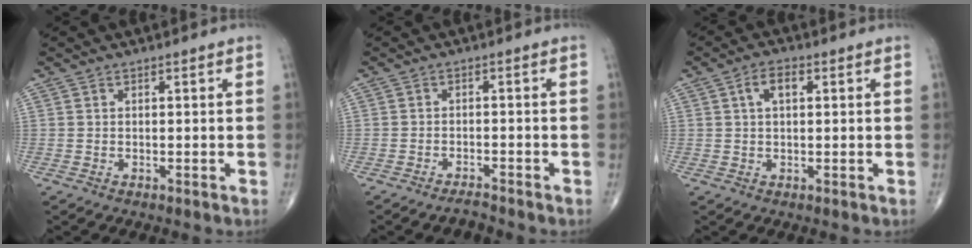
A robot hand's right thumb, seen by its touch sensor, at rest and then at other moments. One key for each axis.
{"total": 1.8, "fx": -1.8, "fy": 0.2, "fz": 0.3, "tx": -0.008, "ty": 0.007, "tz": -0.032}
{"total": 4.0, "fx": 1.2, "fy": 2.0, "fz": 3.2, "tx": -0.058, "ty": 0.010, "tz": 0.021}